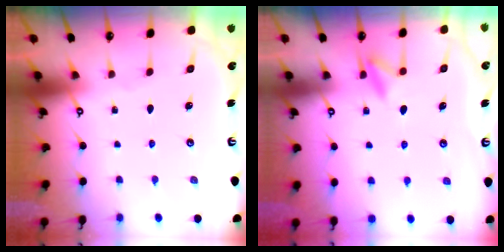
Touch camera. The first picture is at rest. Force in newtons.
{"total": 8.5, "press": 8.3, "slide": 1.9}